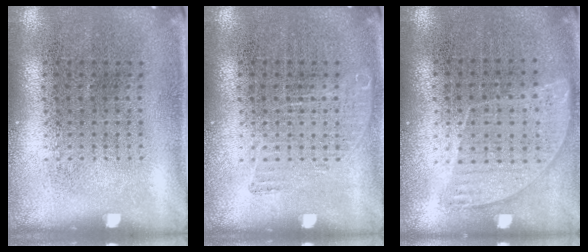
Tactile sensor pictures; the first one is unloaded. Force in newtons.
{"total": 0.8, "press": 0.8, "slide": 0.1}
{"total": 0.9, "press": 0.8, "slide": 0.3}